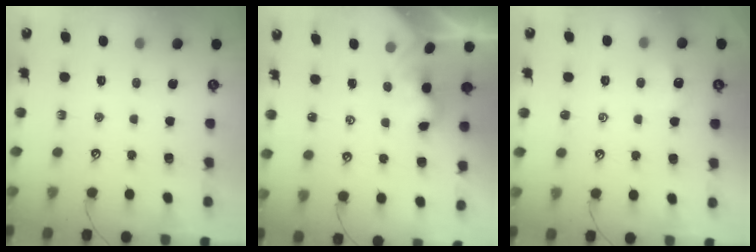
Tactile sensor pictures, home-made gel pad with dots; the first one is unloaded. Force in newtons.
{"total": 2.4, "press": 2.3, "slide": 0.2}
{"total": 0.9, "press": 0.8, "slide": 0.4}